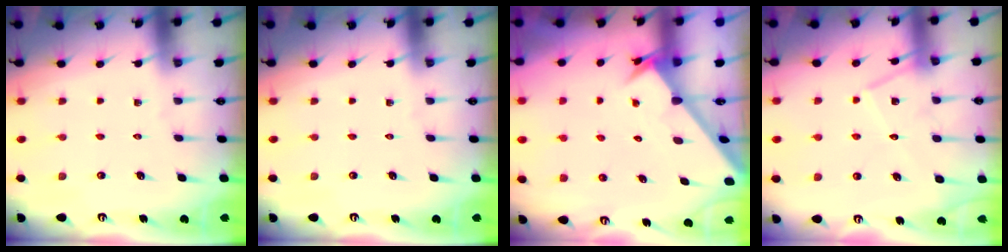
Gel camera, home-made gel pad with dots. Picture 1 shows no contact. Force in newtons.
{"total": 0.0}
{"total": 2.8, "press": 2.8, "slide": 0.2}
{"total": 13.2, "press": 13.2, "slide": 0.9}